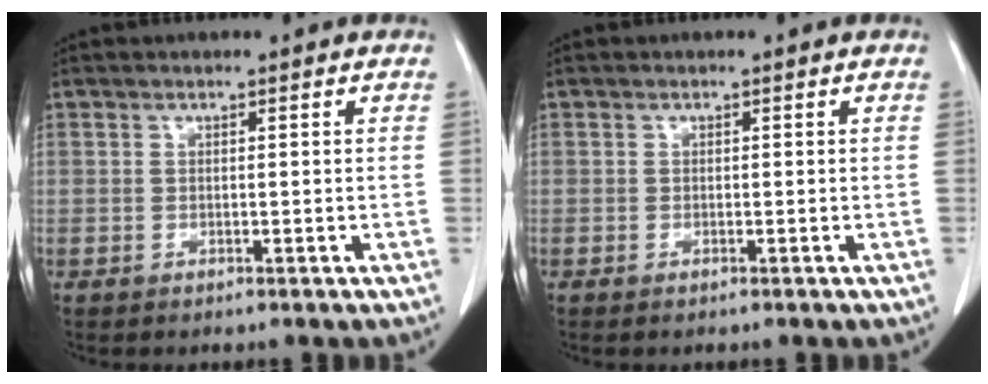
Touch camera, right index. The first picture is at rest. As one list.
[{"total": 0.0}]